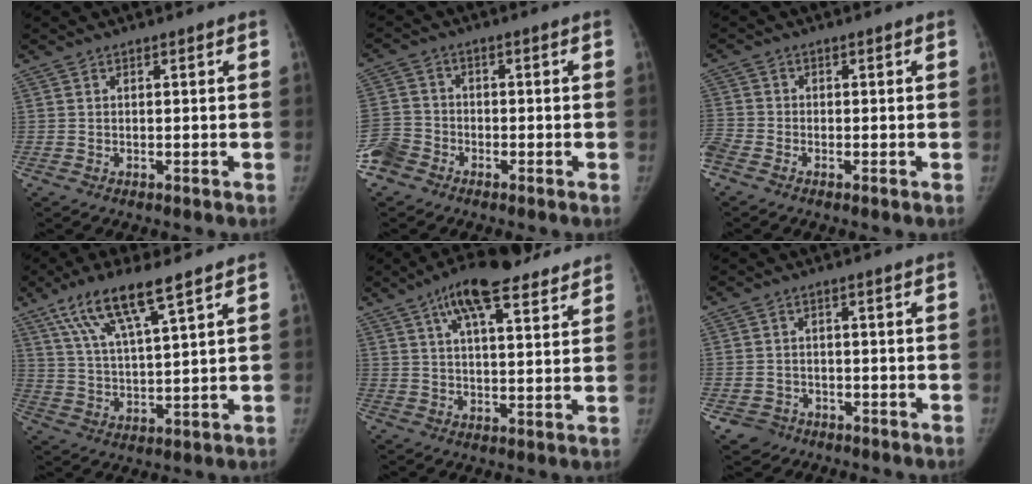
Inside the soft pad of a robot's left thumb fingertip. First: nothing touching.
{"total": 7.2, "force": [-4.0, 5.4, 2.4], "torque": [-0.048, 0.013, -0.086]}
{"total": 4.4, "force": [-2.5, 2.8, 2.4], "torque": [-0.073, 0.000, -0.058]}
{"total": 12.1, "force": [7.5, 2.3, 9.2], "torque": [-0.177, -0.020, 0.148]}
{"total": 15.2, "force": [10.1, 4.7, 10.4], "torque": [-0.144, -0.020, 0.158]}
{"total": 3.8, "force": [-2.2, 3.1, 0.4], "torque": [0.003, 0.016, -0.032]}